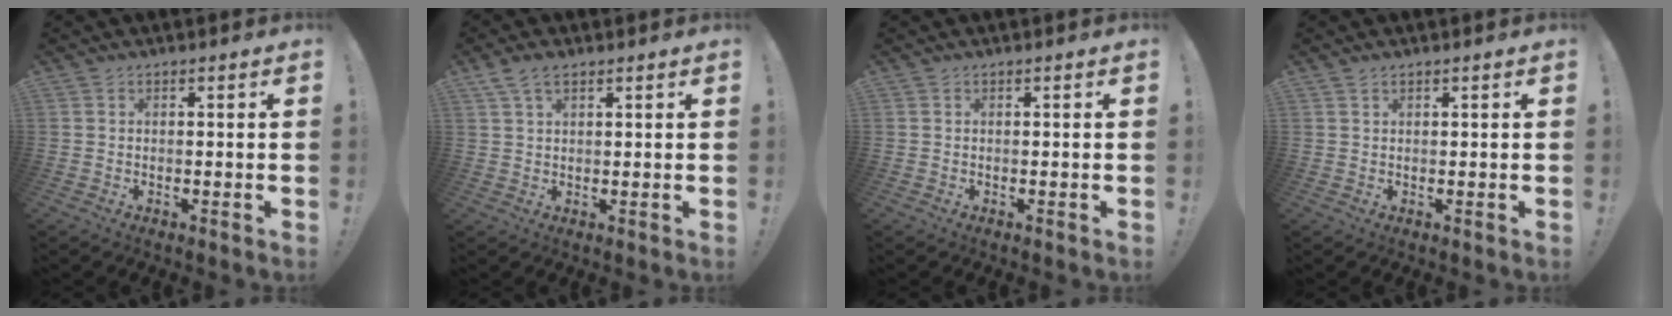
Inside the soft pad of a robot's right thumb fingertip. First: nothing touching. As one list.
[{"total": 4.9, "force": [3.0, 2.3, 3.2], "torque": [-0.065, -0.003, 0.058]}, {"total": 0.0}, {"total": 0.8, "force": [0.7, 0.3, 0.3], "torque": [-0.003, -0.001, 0.013]}]